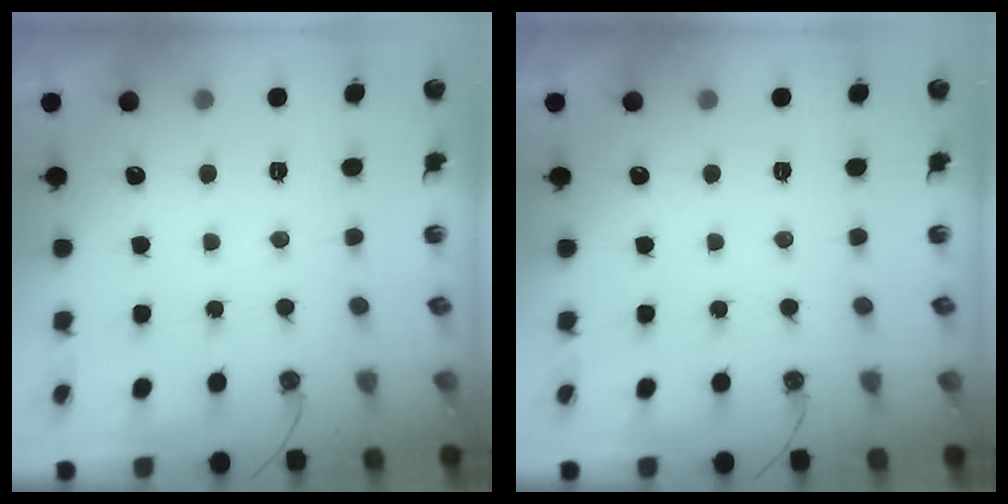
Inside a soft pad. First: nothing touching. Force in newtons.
{"total": 0.0}